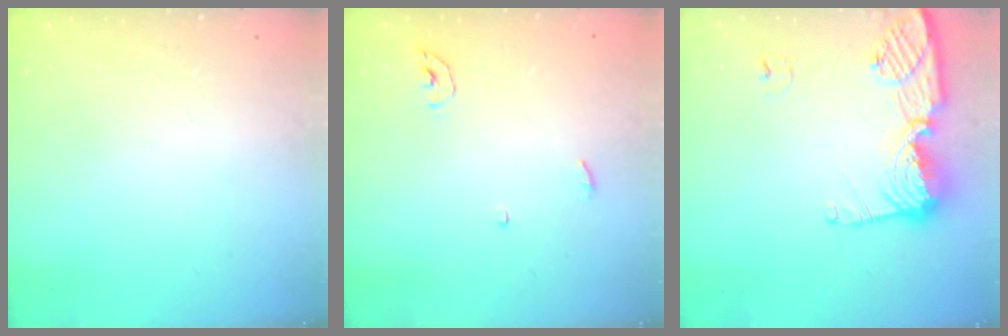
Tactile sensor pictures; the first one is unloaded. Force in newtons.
{"total": 3.7, "press": 3.6, "slide": 0.3}
{"total": 14.0, "press": 13.9, "slide": 1.4}